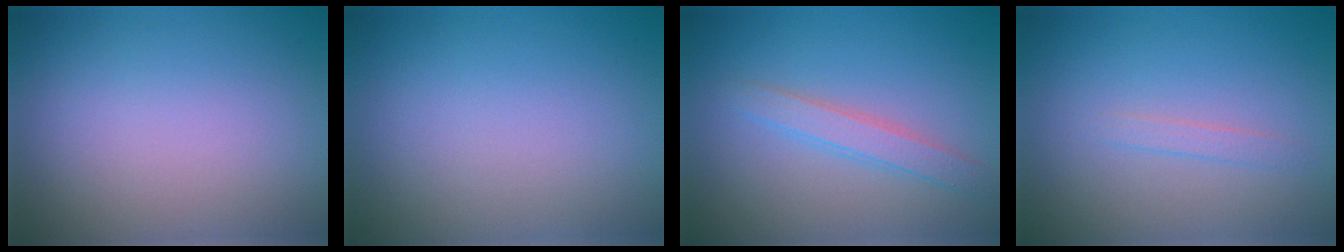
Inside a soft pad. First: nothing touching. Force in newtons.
{"total": 0.0}
{"total": 2.3, "press": 2.3, "slide": 0.1}
{"total": 0.9, "press": 0.8, "slide": 0.1}